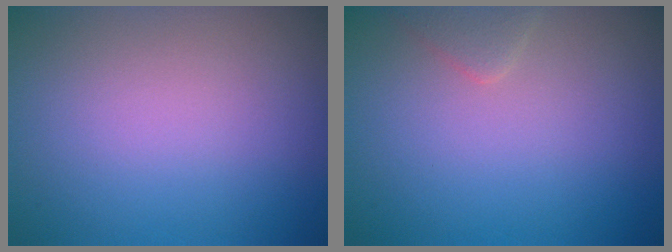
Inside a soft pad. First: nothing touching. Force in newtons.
{"total": 1.2, "press": 1.2, "slide": 0.1}